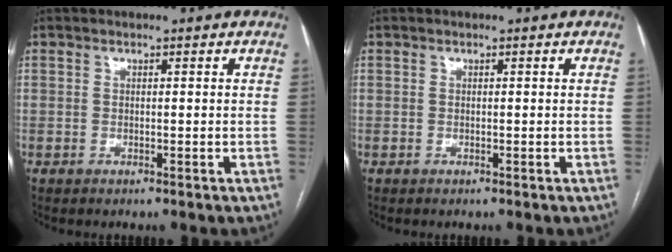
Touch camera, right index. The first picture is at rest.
{"total": 0.0}